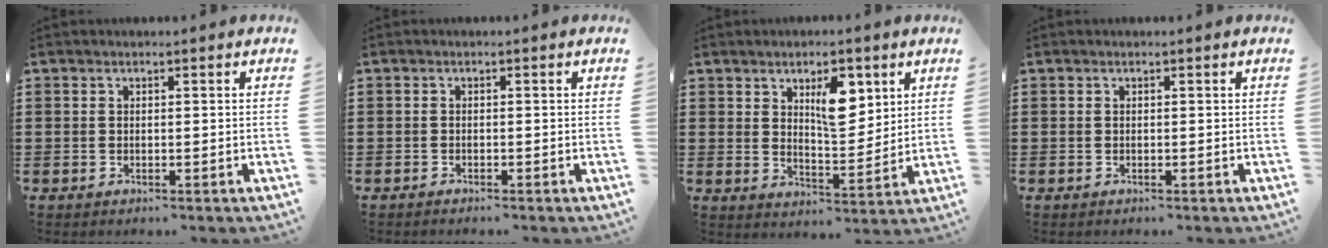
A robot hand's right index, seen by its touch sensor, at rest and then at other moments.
{"total": 0.6, "force": [-0.6, 0.0, 0.1], "torque": [-0.004, -0.003, -0.012]}
{"total": 7.8, "force": [3.5, 3.6, 6.0], "torque": [-0.089, -0.006, 0.053]}
{"total": 0.0}